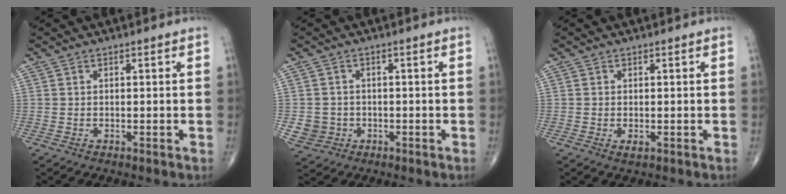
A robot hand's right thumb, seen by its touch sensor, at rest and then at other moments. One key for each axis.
{"total": 4.1, "fx": -0.8, "fy": 3.9, "fz": 0.8, "tx": 0.003, "ty": 0.005, "tz": -0.011}
{"total": 1.1, "fx": -0.3, "fy": 0.5, "fz": 0.9, "tx": -0.013, "ty": -0.001, "tz": -0.003}